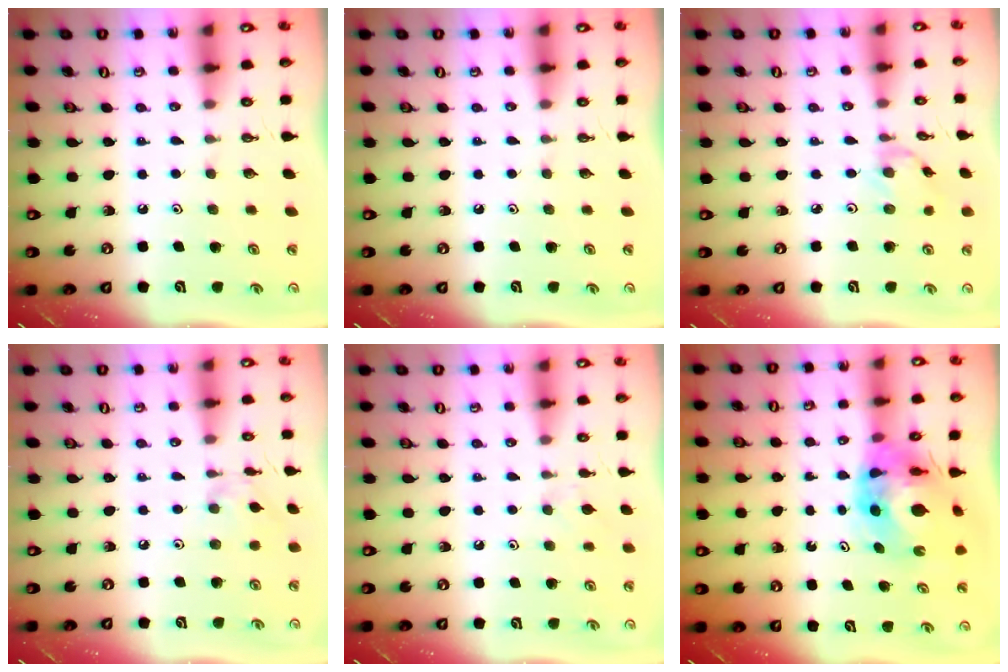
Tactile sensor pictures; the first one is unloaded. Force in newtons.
{"total": 0.0}
{"total": 0.9, "press": 0.8, "slide": 0.3}
{"total": 1.4, "press": 1.3, "slide": 0.2}
{"total": 3.2, "press": 3.2, "slide": 0.7}
{"total": 10.9, "press": 10.8, "slide": 1.2}